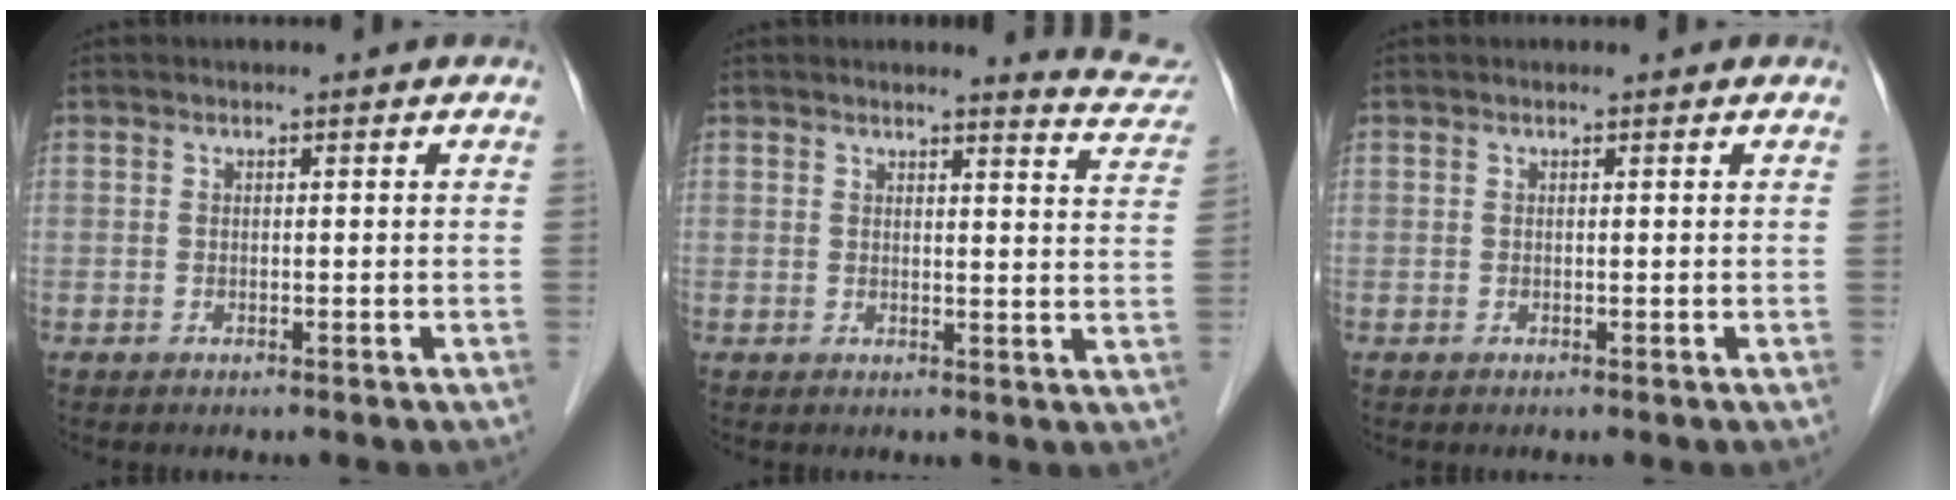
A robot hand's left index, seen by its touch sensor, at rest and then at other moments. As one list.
[{"total": 6.0, "force": [5.9, 0.1, 0.9], "torque": [-0.011, -0.034, 0.047]}, {"total": 0.0}]